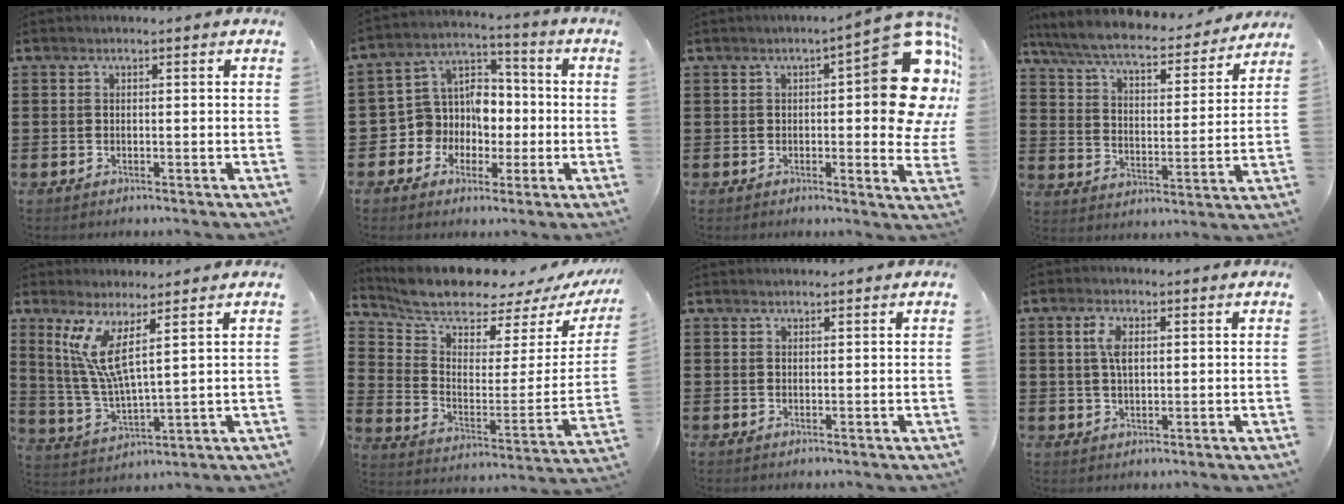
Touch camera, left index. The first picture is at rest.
{"total": 7.8, "force": [-1.7, 7.4, 1.9], "torque": [-0.077, 0.001, -0.033]}
{"total": 14.6, "force": [3.8, 4.3, 13.4], "torque": [-0.168, -0.023, 0.059]}
{"total": 7.0, "force": [6.3, 0.9, 2.9], "torque": [-0.085, -0.040, 0.107]}
{"total": 8.1, "force": [4.8, 1.1, 6.4], "torque": [-0.146, -0.022, 0.084]}
{"total": 7.3, "force": [7.0, 1.3, 1.6], "torque": [-0.076, -0.062, 0.120]}
{"total": 0.8, "force": [0.8, 0.1, 0.0], "torque": [-0.002, 0.000, 0.016]}
{"total": 4.0, "force": [1.2, 1.8, 3.4], "torque": [-0.073, 0.010, 0.020]}